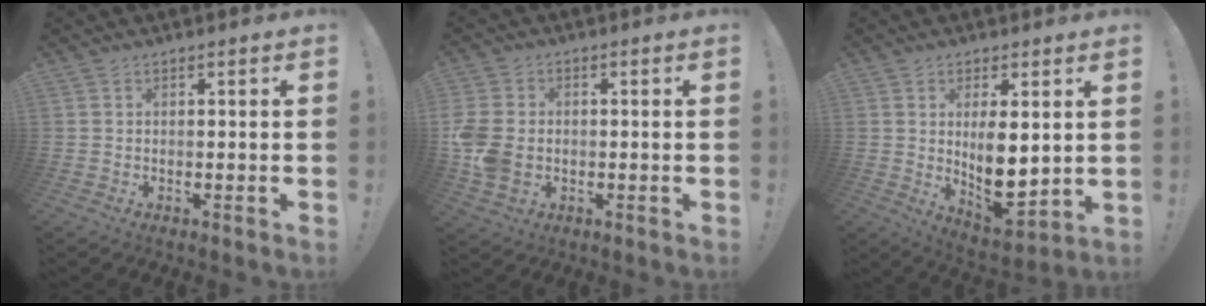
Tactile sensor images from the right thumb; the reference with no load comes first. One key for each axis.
{"total": 10.4, "fx": -1.2, "fy": 7.7, "fz": 6.9, "tx": -0.152, "ty": 0.001, "tz": -0.017}
{"total": 10.5, "fx": 1.5, "fy": 5.1, "fz": 9.1, "tx": -0.139, "ty": -0.035, "tz": 0.034}